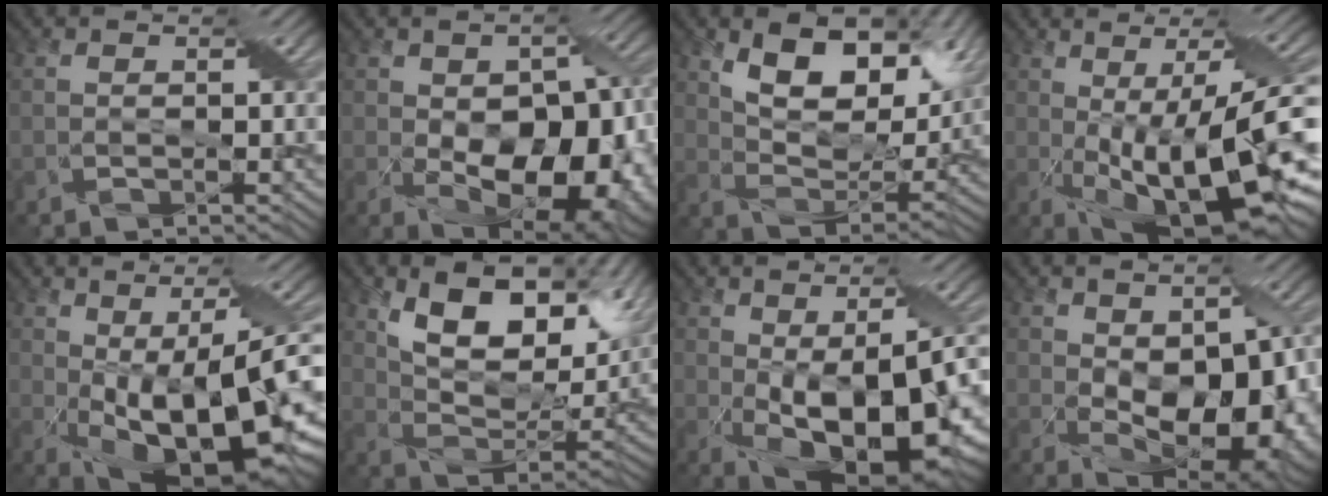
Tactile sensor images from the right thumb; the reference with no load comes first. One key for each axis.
{"total": 16.2, "fx": -3.2, "fy": 10.1, "fz": 12.2, "tx": -0.153, "ty": -0.051, "tz": -0.016}
{"total": 11.8, "fx": 6.3, "fy": 6.2, "fz": 7.8, "tx": -0.129, "ty": -0.008, "tz": 0.102}
{"total": 18.2, "fx": -2.7, "fy": 6.4, "fz": 16.8, "tx": -0.235, "ty": -0.020, "tz": -0.030}
{"total": 18.5, "fx": -2.4, "fy": 8.2, "fz": 16.4, "tx": -0.229, "ty": -0.033, "tz": -0.013}
{"total": 13.5, "fx": 7.3, "fy": 6.7, "fz": 9.2, "tx": -0.155, "ty": -0.010, "tz": 0.123}
{"total": 16.2, "fx": -3.0, "fy": 7.8, "fz": 13.9, "tx": -0.217, "ty": -0.033, "tz": -0.032}
{"total": 15.0, "fx": -2.1, "fy": 8.8, "fz": 12.0, "tx": -0.172, "ty": -0.045, "tz": -0.004}